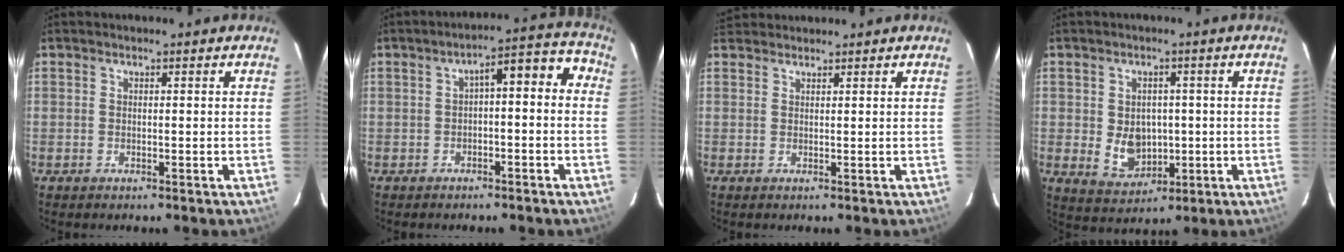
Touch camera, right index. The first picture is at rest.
{"total": 6.5, "force": [-1.4, 2.5, 5.8], "torque": [-0.081, 0.042, -0.010]}
{"total": 3.5, "force": [3.1, 1.6, 0.6], "torque": [-0.011, 0.023, 0.056]}
{"total": 7.0, "force": [-0.5, 5.8, 4.0], "torque": [-0.081, -0.001, 0.011]}